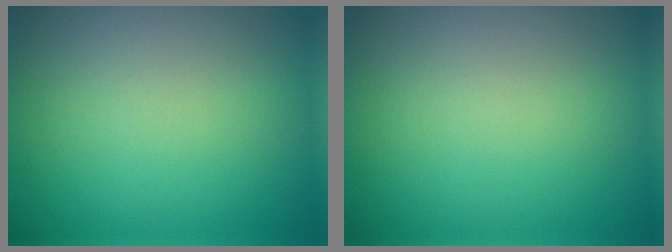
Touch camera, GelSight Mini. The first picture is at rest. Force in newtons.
{"total": 0.0}